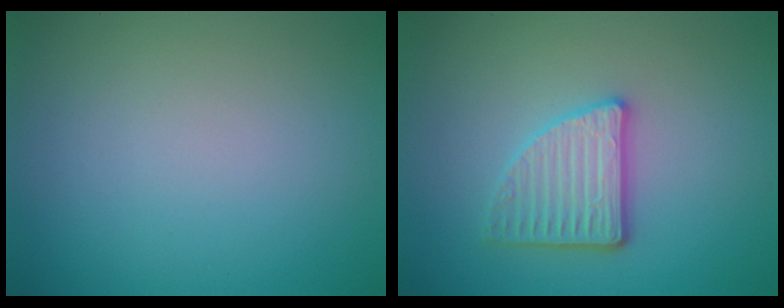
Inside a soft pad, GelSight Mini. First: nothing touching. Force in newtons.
{"total": 3.6, "press": 3.1, "slide": 1.7}